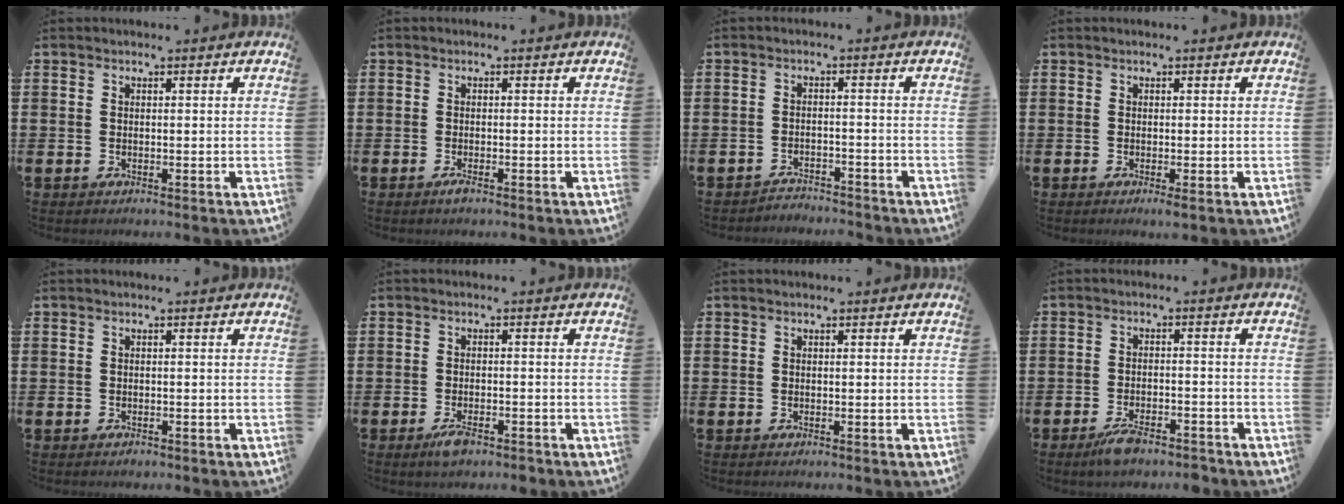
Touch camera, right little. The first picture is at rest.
{"total": 1.0, "force": [-0.4, 0.2, 0.8], "torque": [-0.016, -0.001, -0.008]}
{"total": 2.2, "force": [-2.1, 0.1, -0.3], "torque": [-0.002, 0.005, -0.049]}
{"total": 0.9, "force": [-0.1, 0.1, 0.9], "torque": [-0.017, -0.002, -0.001]}
{"total": 0.0}
{"total": 2.9, "force": [-1.5, 1.1, 2.2], "torque": [-0.030, 0.002, -0.030]}
{"total": 0.0}
{"total": 3.6, "force": [-2.6, 1.0, 2.3], "torque": [-0.044, 0.009, -0.051]}